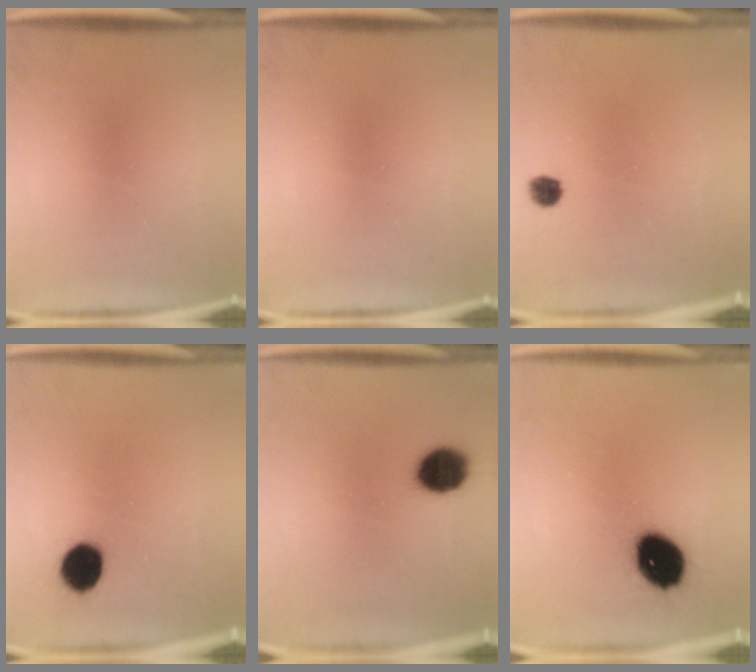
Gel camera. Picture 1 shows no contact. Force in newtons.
{"total": 0.0}
{"total": 2.3}
{"total": 7.8}
{"total": 9.1}
{"total": 13.7}